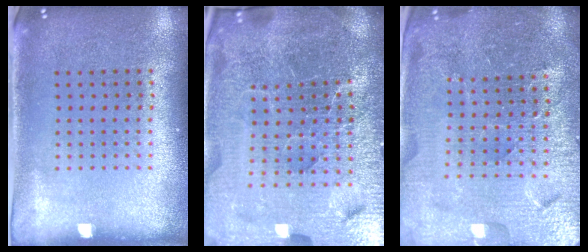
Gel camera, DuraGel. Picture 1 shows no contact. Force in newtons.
{"total": 7.1, "press": 6.2, "slide": 3.5}
{"total": 5.2, "press": 4.8, "slide": 2.1}